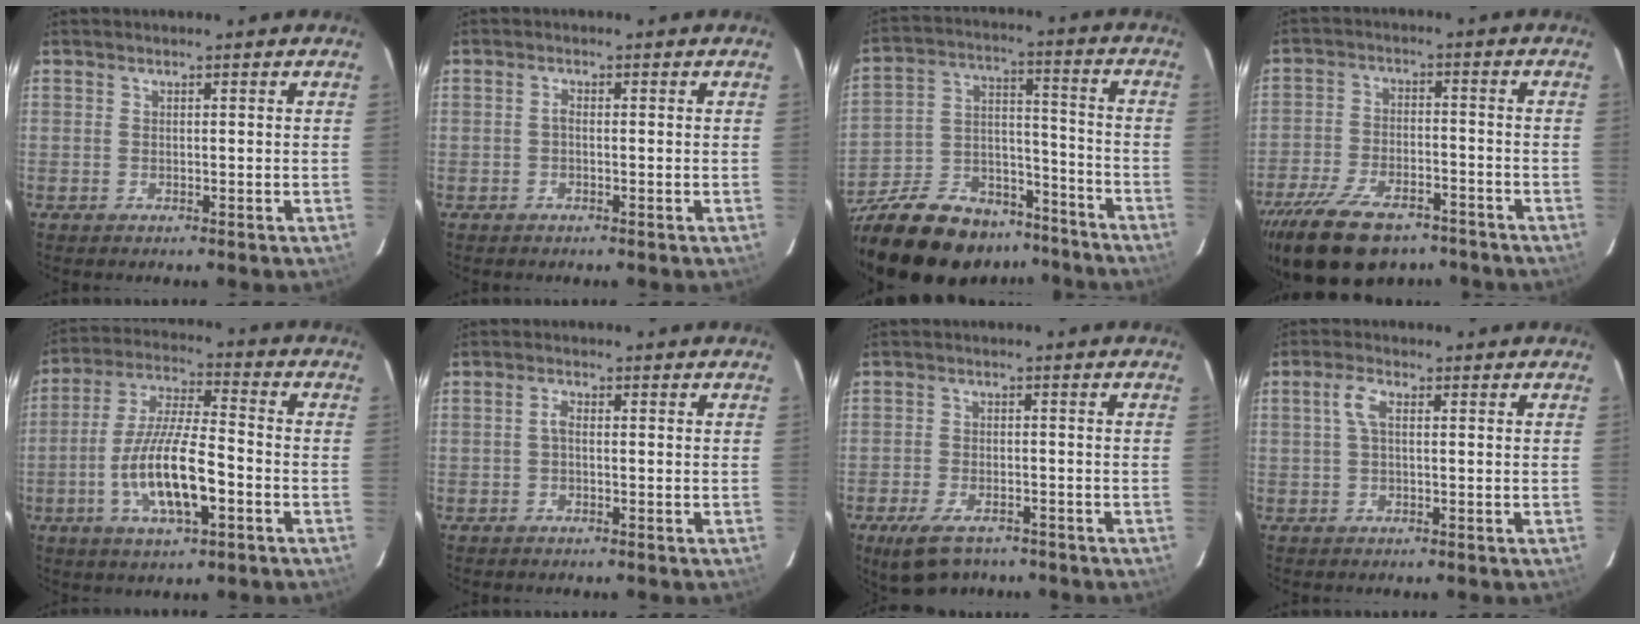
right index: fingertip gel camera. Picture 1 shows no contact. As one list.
[{"total": 0.8, "force": [-0.3, 0.3, 0.7], "torque": [-0.013, 0.005, -0.007]}, {"total": 28.6, "force": [-20.8, 13.9, 14.0], "torque": [-0.307, 0.009, -0.317]}, {"total": 18.3, "force": [-13.1, 8.4, 9.6], "torque": [-0.210, -0.022, -0.211]}, {"total": 14.2, "force": [-4.8, 3.8, 12.8], "torque": [-0.260, -0.009, -0.086]}, {"total": 1.3, "force": [-0.2, 0.6, 1.2], "torque": [-0.025, 0.006, -0.007]}, {"total": 8.9, "force": [-6.4, 4.1, 4.7], "torque": [-0.111, -0.013, -0.106]}, {"total": 3.0, "force": [0.5, 1.1, 2.8], "torque": [-0.060, 0.009, 0.009]}]